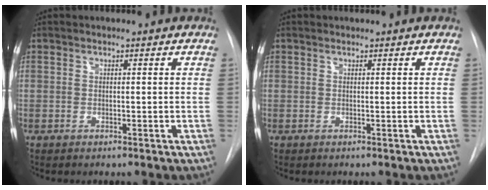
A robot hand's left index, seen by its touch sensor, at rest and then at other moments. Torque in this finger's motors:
{"motor_torque": [-0.02, 0.03, 0.00, 0.00]}